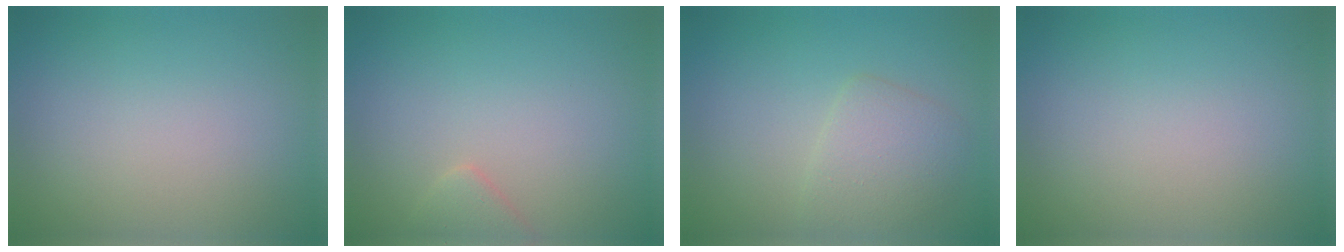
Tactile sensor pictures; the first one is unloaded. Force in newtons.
{"total": 1.6, "press": 1.6, "slide": 0.1}
{"total": 2.9, "press": 2.9, "slide": 0.2}
{"total": 0.0}